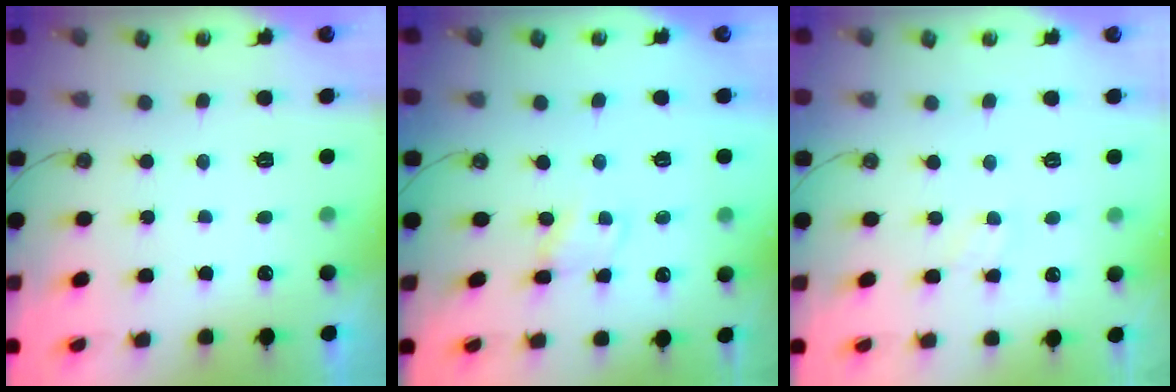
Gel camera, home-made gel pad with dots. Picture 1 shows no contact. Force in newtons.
{"total": 1.9, "press": 1.9, "slide": 0.2}
{"total": 3.0, "press": 3.0, "slide": 0.5}